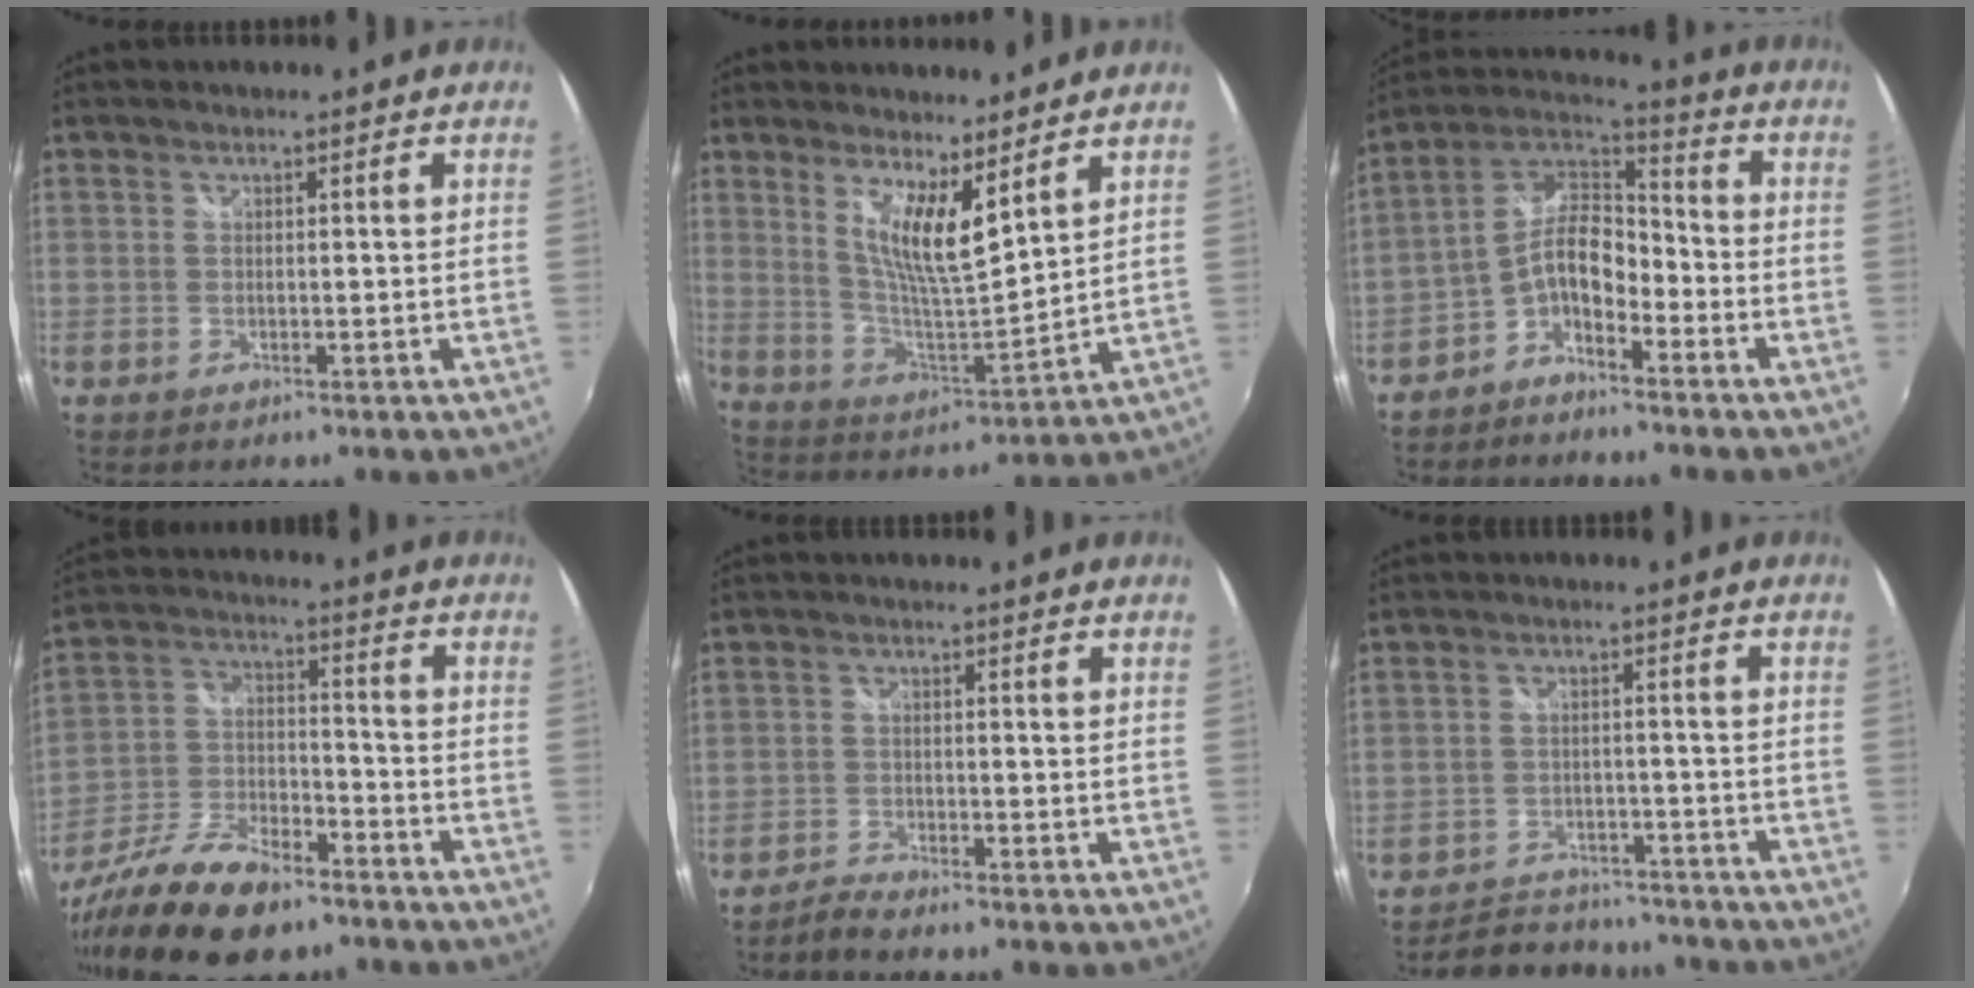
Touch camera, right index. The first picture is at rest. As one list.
[{"total": 10.9, "force": [6.5, 1.9, 8.6], "torque": [-0.150, -0.014, 0.122]}, {"total": 9.0, "force": [-4.5, 4.3, 6.5], "torque": [-0.142, 0.020, -0.088]}, {"total": 17.3, "force": [-12.1, 6.8, 10.2], "torque": [-0.216, -0.025, -0.218]}, {"total": 2.8, "force": [-2.7, 0.3, 0.6], "torque": [-0.026, -0.005, -0.055]}, {"total": 12.3, "force": [-10.8, 5.1, 3.0], "torque": [-0.078, 0.021, -0.139]}]